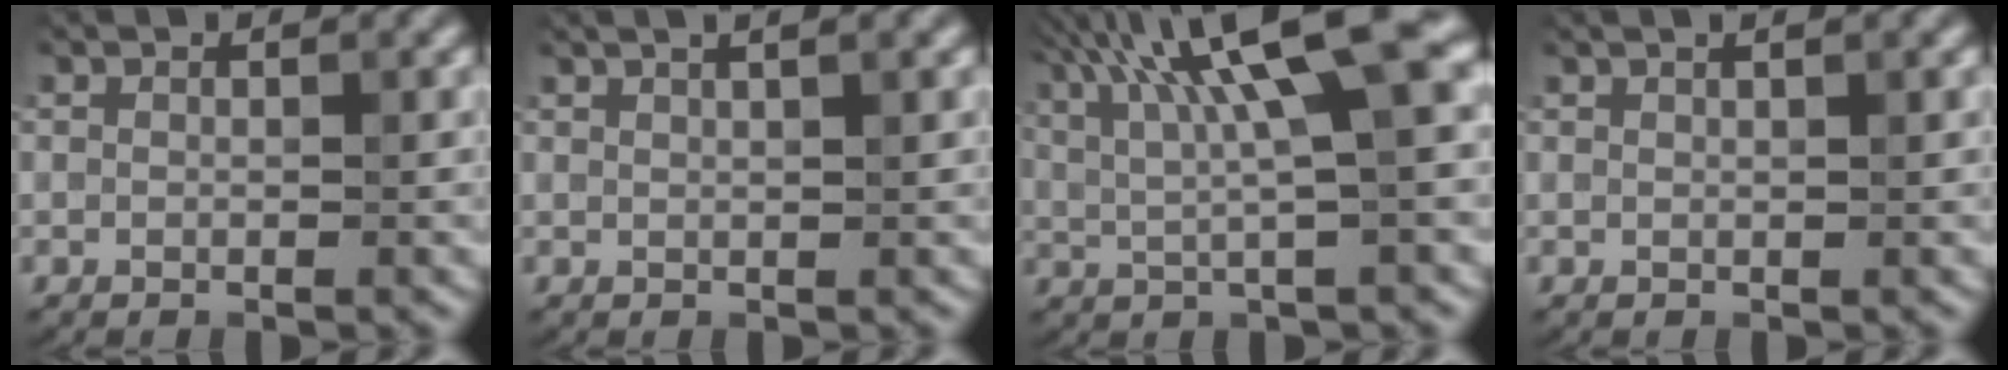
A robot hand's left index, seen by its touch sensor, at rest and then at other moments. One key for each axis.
{"total": 4.4, "fx": 2.4, "fy": 1.9, "fz": 3.1, "tx": -0.013, "ty": 0.030, "tz": 0.006}
{"total": 10.4, "fx": 3.8, "fy": 2.0, "fz": 9.5, "tx": -0.155, "ty": 0.017, "tz": 0.066}
{"total": 1.7, "fx": 1.1, "fy": 0.5, "fz": 1.1, "tx": -0.008, "ty": -0.002, "tz": 0.006}